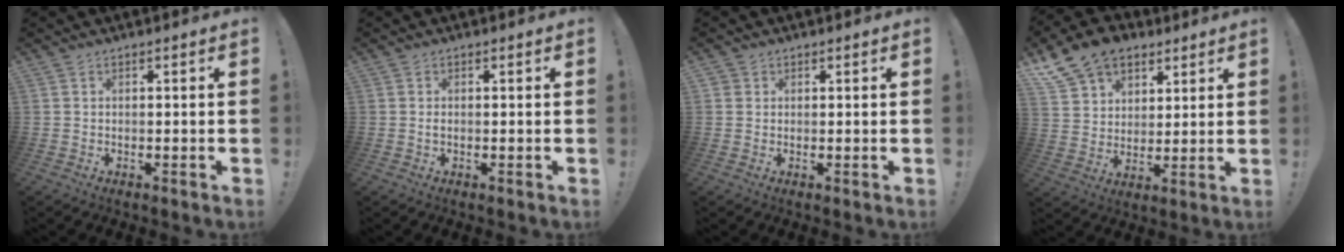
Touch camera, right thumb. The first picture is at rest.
{"total": 0.6, "force": [-0.1, 0.2, 0.6], "torque": [-0.012, 0.001, -0.003]}
{"total": 1.3, "force": [0.7, 1.1, 0.2], "torque": [-0.005, 0.000, 0.013]}
{"total": 14.1, "force": [9.1, 9.8, 4.5], "torque": [-0.080, -0.051, 0.178]}